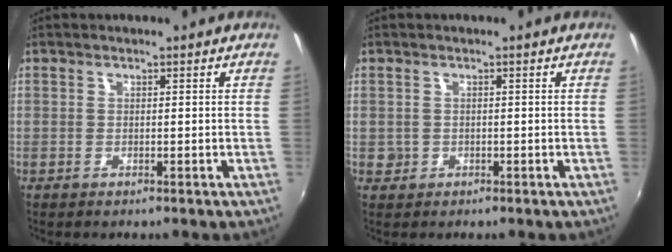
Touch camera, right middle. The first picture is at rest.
{"total": 1.8, "force": [-0.3, 1.7, 0.3], "torque": [-0.005, -0.004, -0.003]}